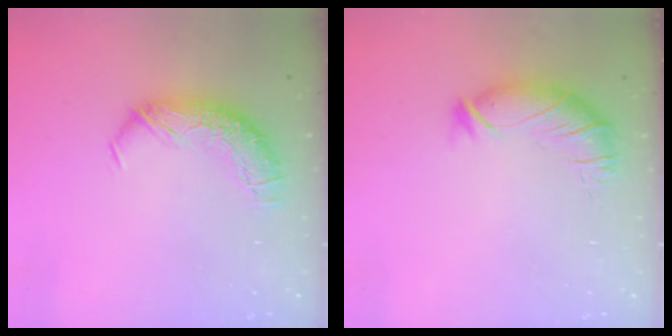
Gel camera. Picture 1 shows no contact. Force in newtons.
{"total": 3.2, "press": 2.5, "slide": 2.0}